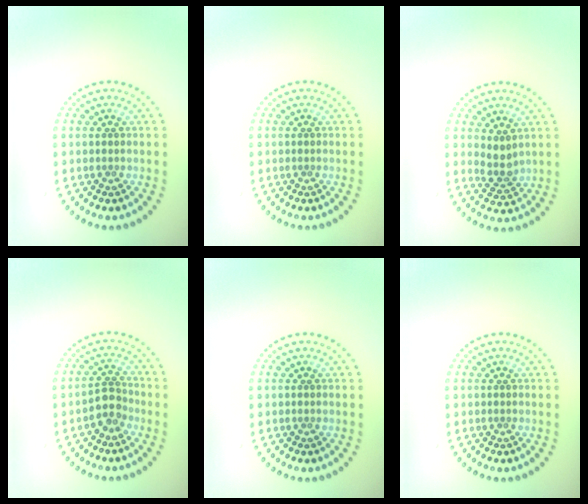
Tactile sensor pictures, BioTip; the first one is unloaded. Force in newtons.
{"total": 0.0}
{"total": 1.9, "press": 1.6, "slide": 1.0}
{"total": 2.2, "press": 1.8, "slide": 1.2}
{"total": 0.0}
{"total": 0.0}